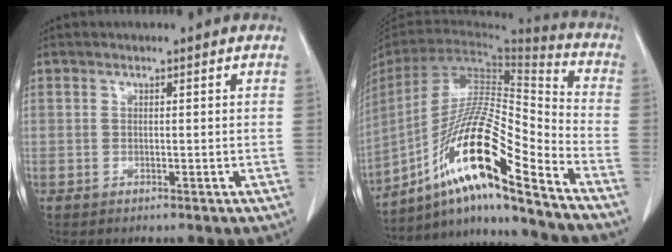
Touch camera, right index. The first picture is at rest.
{"total": 20.2, "force": [-12.9, 0.6, 15.5], "torque": [-0.311, -0.008, -0.240]}